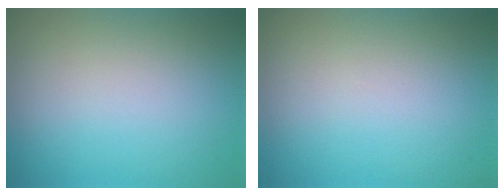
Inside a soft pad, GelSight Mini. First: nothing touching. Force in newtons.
{"total": 0.0}